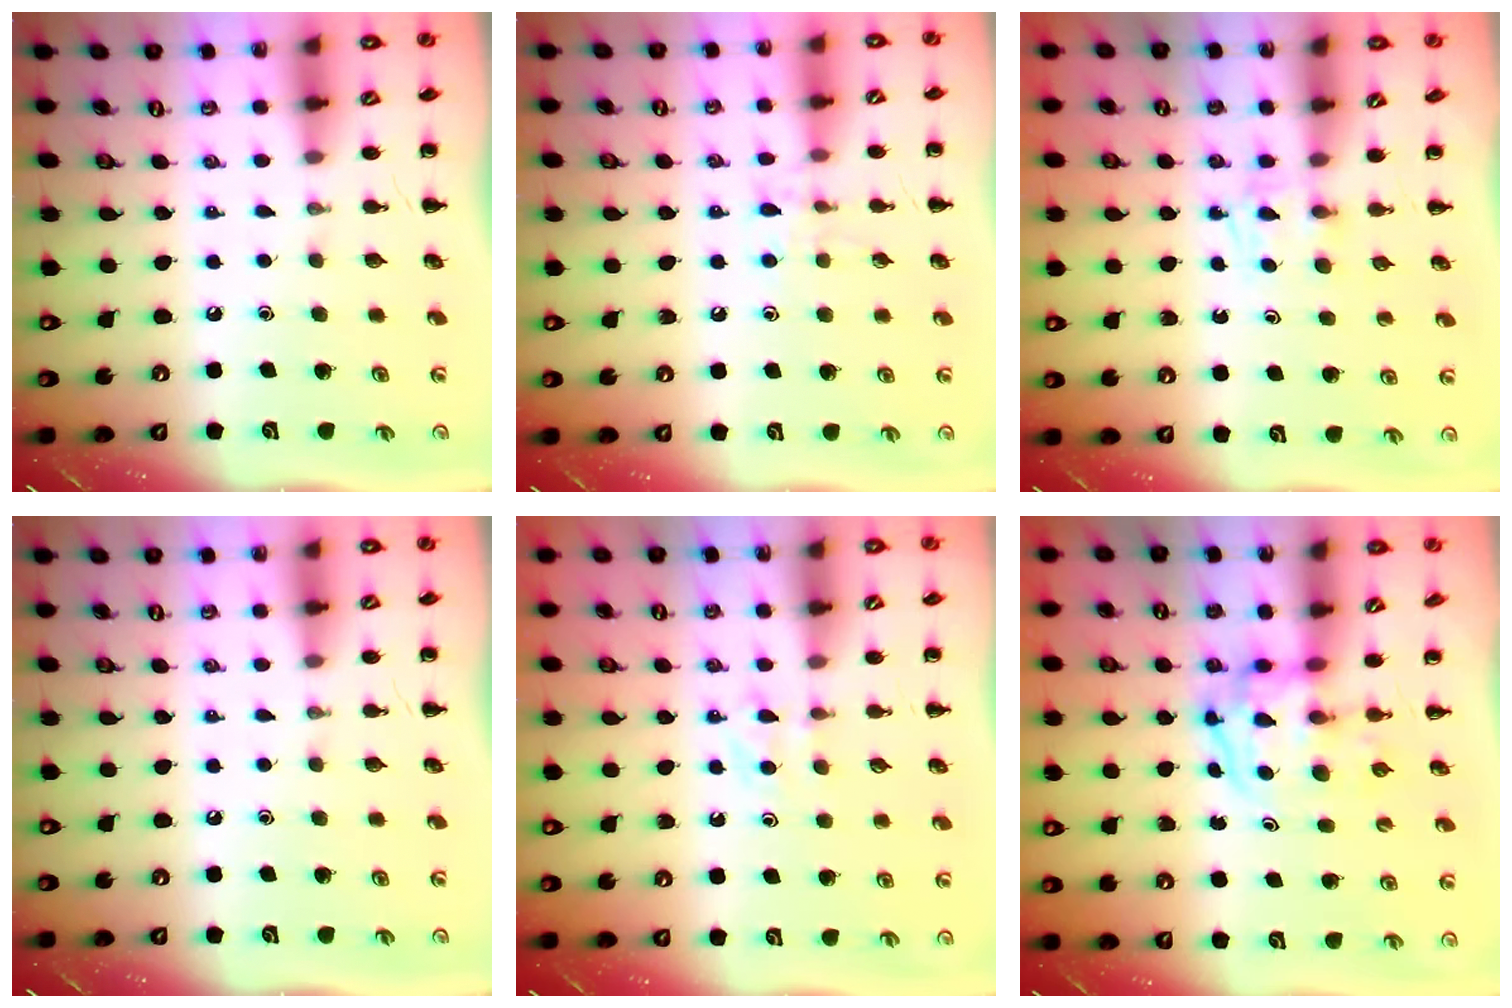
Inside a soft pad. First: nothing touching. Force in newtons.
{"total": 7.0, "press": 6.9, "slide": 1.4}
{"total": 2.4, "press": 2.1, "slide": 1.1}
{"total": 0.0}
{"total": 3.6, "press": 3.4, "slide": 1.1}
{"total": 3.7, "press": 3.7, "slide": 0.6}